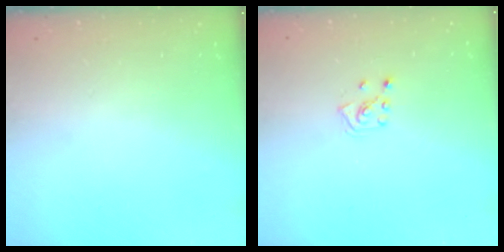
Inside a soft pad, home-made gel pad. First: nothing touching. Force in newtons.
{"total": 3.8, "press": 3.8, "slide": 0.4}